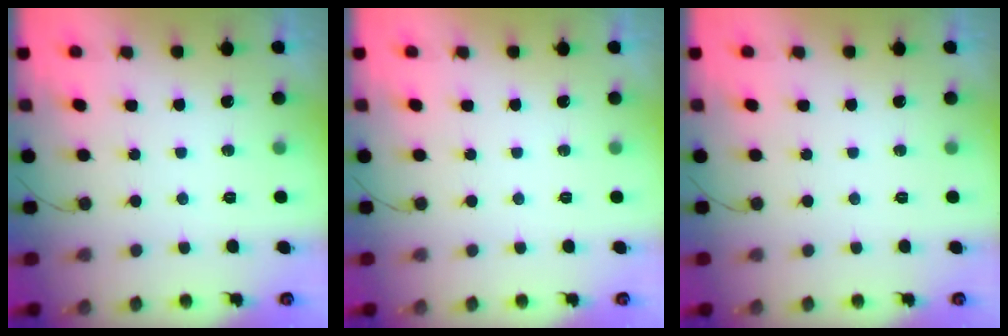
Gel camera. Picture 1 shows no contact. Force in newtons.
{"total": 0.0}
{"total": 0.0}